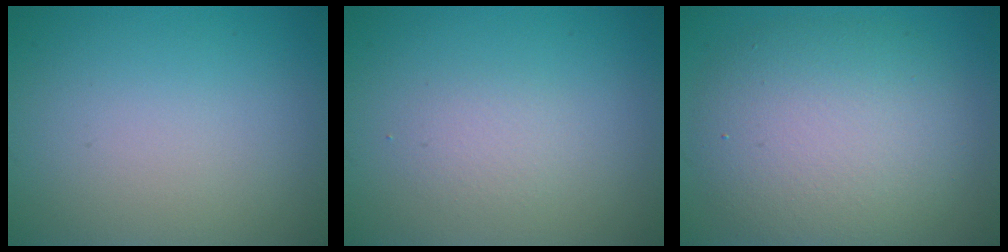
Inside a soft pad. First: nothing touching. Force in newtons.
{"total": 1.3, "press": 1.3, "slide": 0.1}
{"total": 7.9, "press": 7.8, "slide": 0.7}